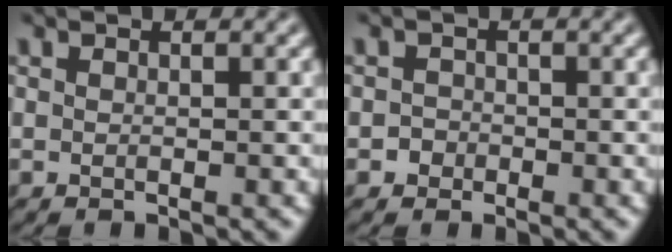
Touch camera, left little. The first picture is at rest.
{"total": 1.1, "force": [-0.5, 1.0, 0.0], "torque": [0.011, 0.001, -0.014]}